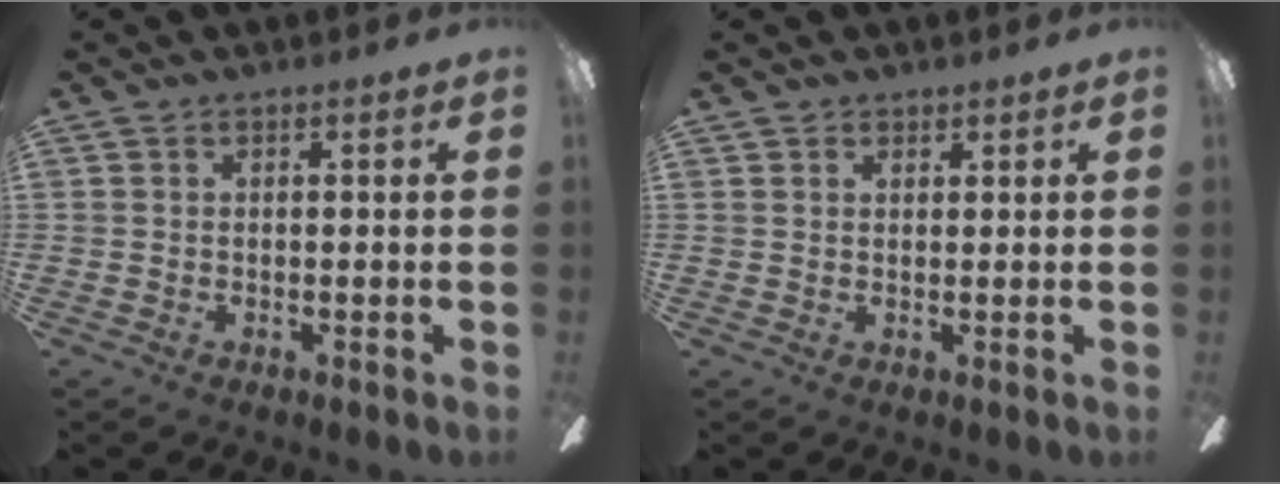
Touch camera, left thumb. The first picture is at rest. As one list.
[{"total": 1.5, "force": [1.3, 0.7, -0.1], "torque": [0.002, -0.002, 0.027]}]